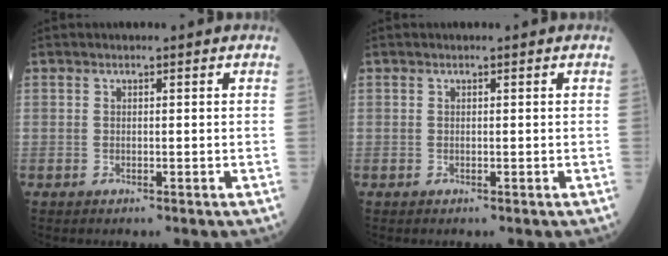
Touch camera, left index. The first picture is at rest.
{"total": 0.0}